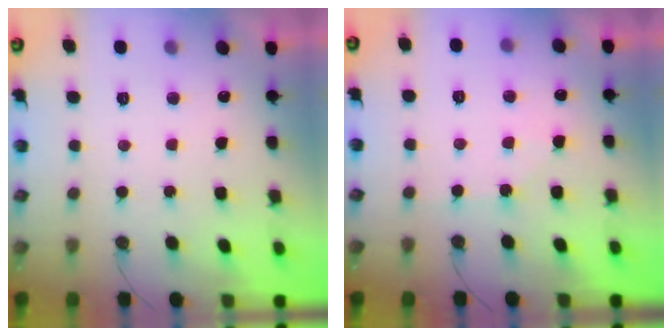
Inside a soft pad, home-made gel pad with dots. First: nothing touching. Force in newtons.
{"total": 5.0, "press": 4.9, "slide": 0.8}